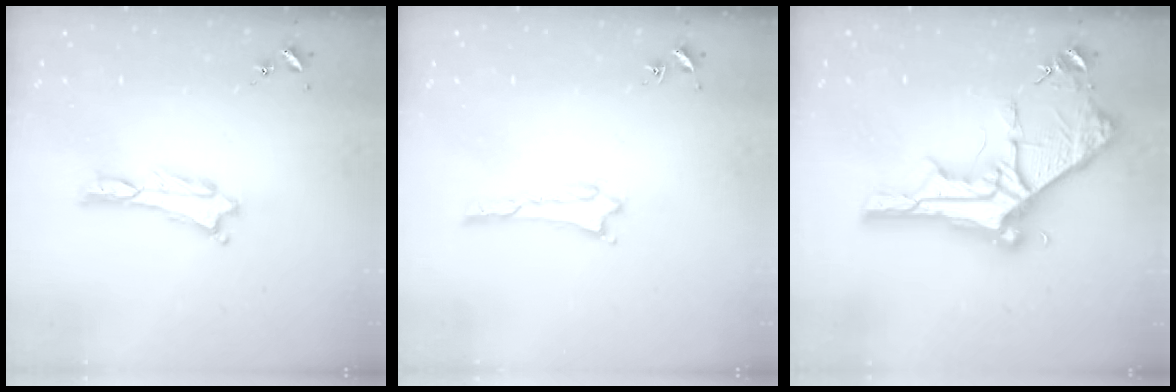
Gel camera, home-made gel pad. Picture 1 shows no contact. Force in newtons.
{"total": 0.9, "press": 0.8, "slide": 0.1}
{"total": 10.3, "press": 10.2, "slide": 1.2}